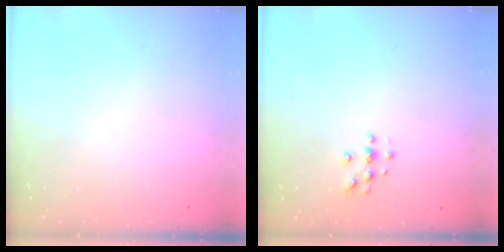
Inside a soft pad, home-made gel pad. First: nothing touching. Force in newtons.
{"total": 3.7, "press": 3.7, "slide": 0.5}